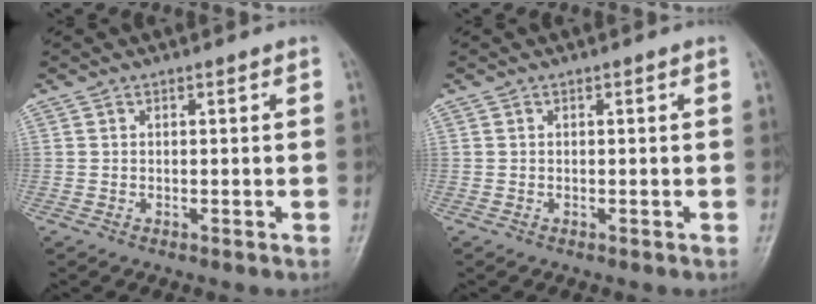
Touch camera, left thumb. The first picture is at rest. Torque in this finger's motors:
{"motor_torque": [0.00, 0.00, 0.00, 0.00, 0.00]}